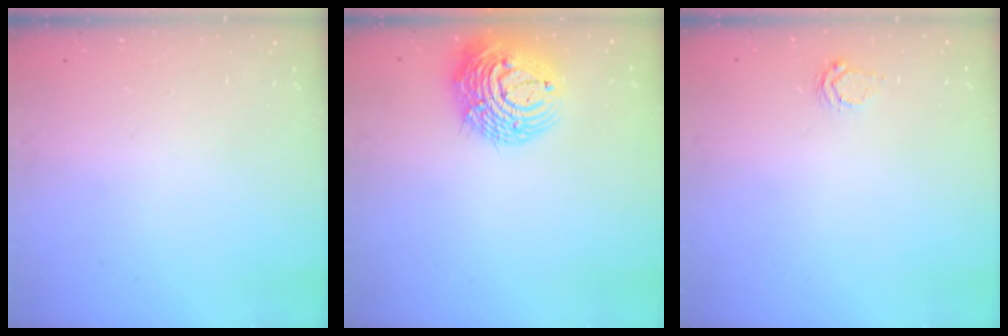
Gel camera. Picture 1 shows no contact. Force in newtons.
{"total": 14.9, "press": 14.8, "slide": 1.7}
{"total": 2.6, "press": 2.6, "slide": 0.3}